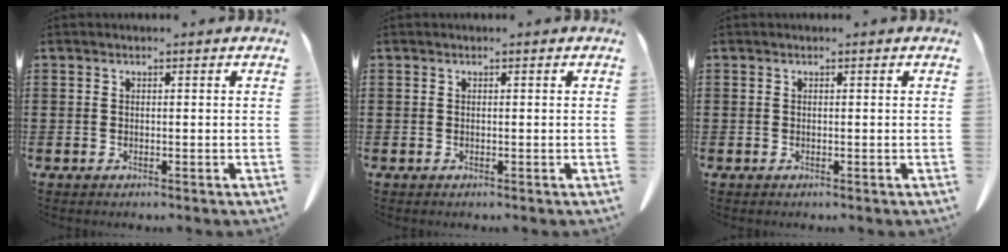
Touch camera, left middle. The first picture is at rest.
{"total": 0.0}
{"total": 0.0}